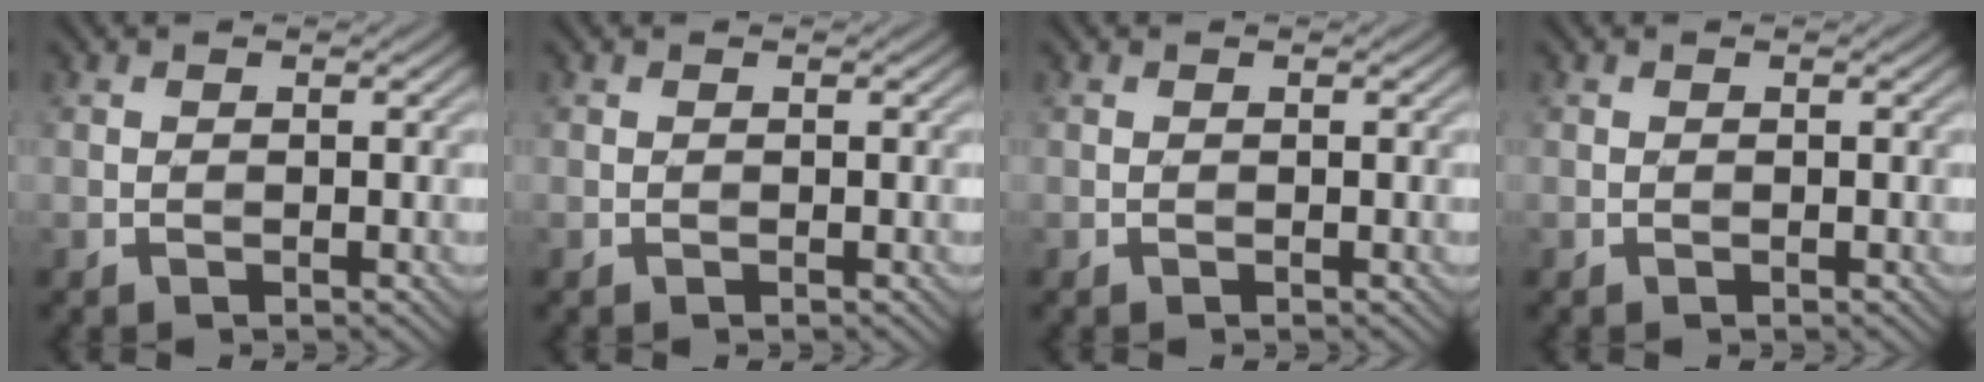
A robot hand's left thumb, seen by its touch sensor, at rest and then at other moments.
{"total": 0.0}
{"total": 0.0}
{"total": 0.0}